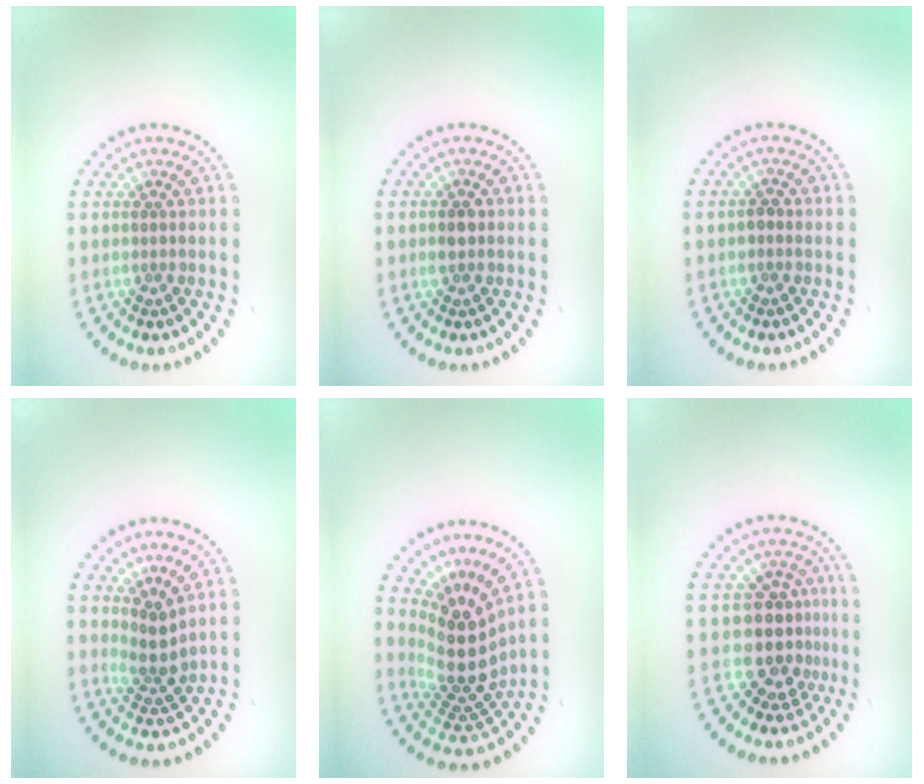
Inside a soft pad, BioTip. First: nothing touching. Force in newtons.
{"total": 1.3, "press": 1.3, "slide": 0.0}
{"total": 0.8, "press": 0.8, "slide": 0.3}
{"total": 2.5, "press": 1.8, "slide": 1.7}
{"total": 5.1, "press": 3.6, "slide": 3.6}
{"total": 3.7, "press": 2.9, "slide": 2.4}